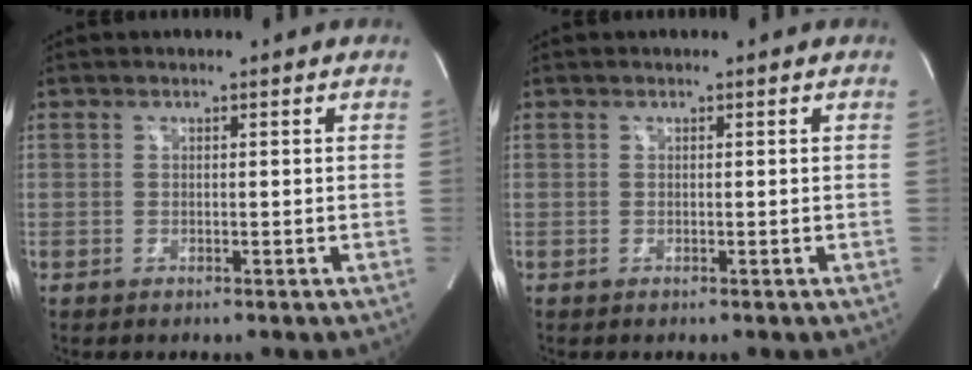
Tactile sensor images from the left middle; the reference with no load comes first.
{"total": 0.0}